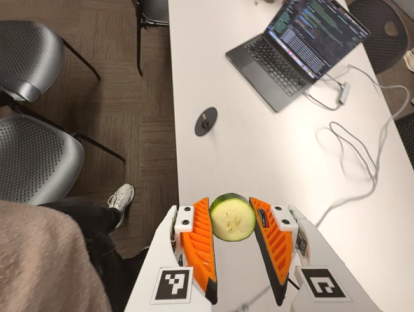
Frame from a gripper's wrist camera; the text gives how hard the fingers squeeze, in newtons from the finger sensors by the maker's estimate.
{"total": 9.7, "left": 9.4, "right": 10.1}